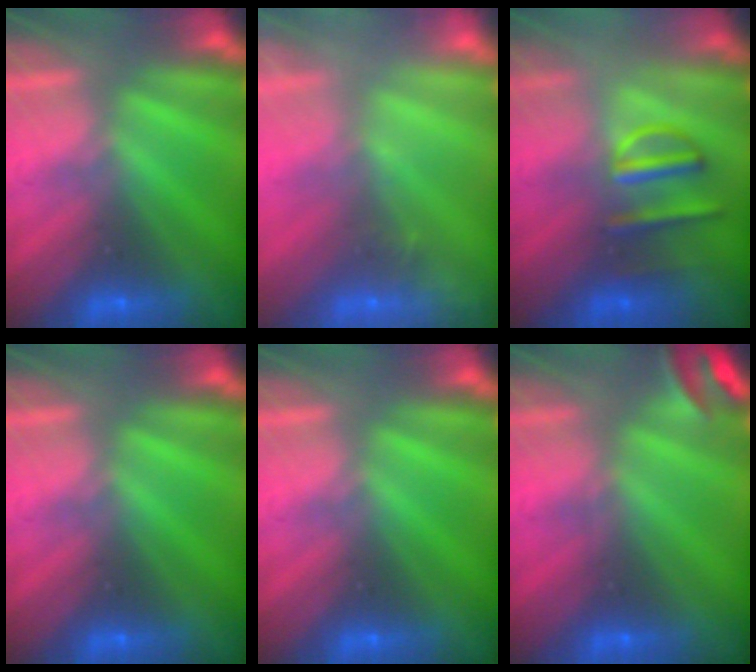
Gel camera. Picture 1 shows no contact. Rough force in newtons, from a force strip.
{"total": 2.2}
{"total": 3.3}
{"total": 0.0}
{"total": 0.0}
{"total": 2.8}